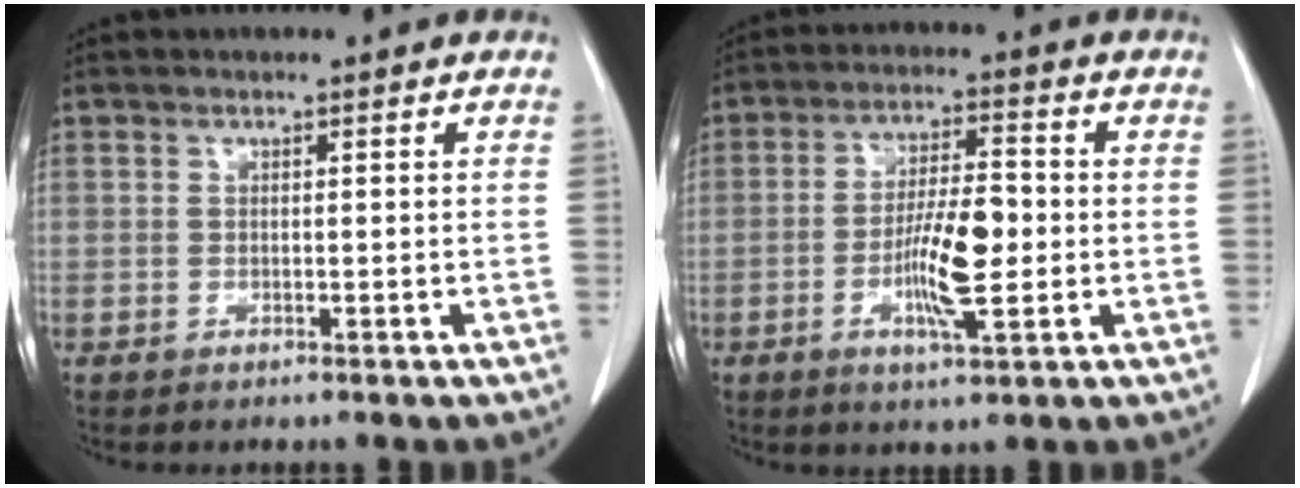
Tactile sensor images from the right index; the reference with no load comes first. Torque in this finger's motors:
{"motor_torque": [0.67, 0.35, 0.18, 0.13]}